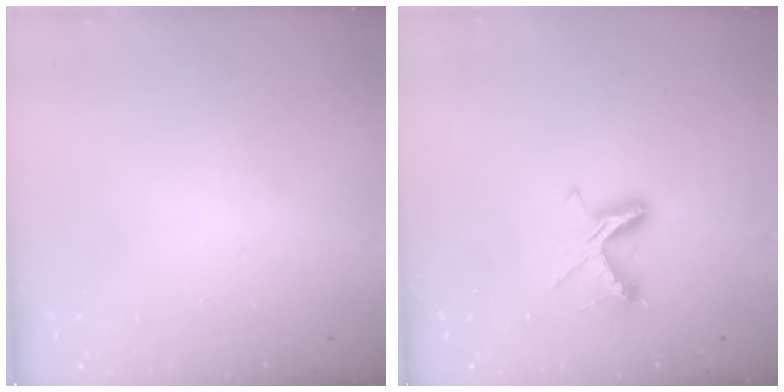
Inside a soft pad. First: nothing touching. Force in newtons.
{"total": 6.5, "press": 6.5, "slide": 0.5}